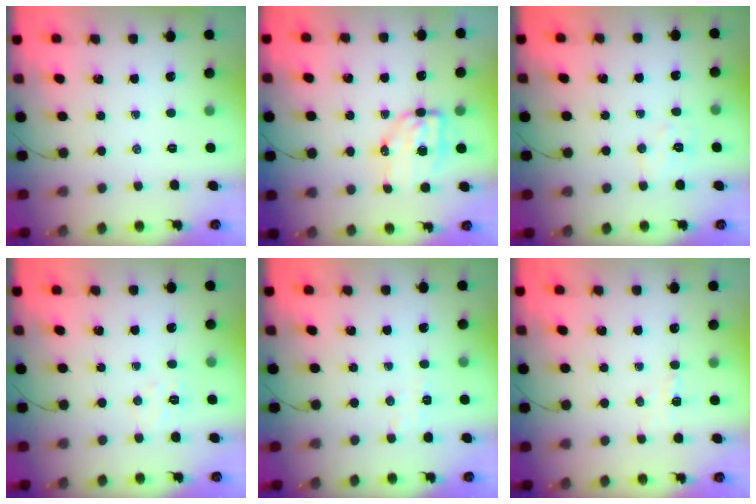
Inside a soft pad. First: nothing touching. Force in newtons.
{"total": 7.8, "press": 7.6, "slide": 1.5}
{"total": 6.3, "press": 6.2, "slide": 1.0}
{"total": 5.0, "press": 4.9, "slide": 1.0}
{"total": 3.3, "press": 3.2, "slide": 0.9}
{"total": 2.9, "press": 2.8, "slide": 0.8}